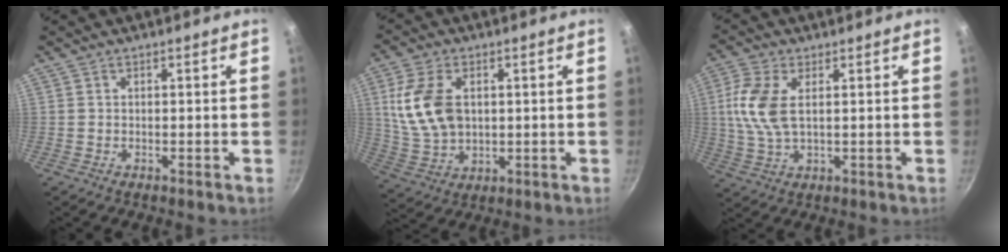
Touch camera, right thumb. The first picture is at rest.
{"total": 12.5, "force": [2.3, 8.1, 9.3], "torque": [-0.171, -0.009, 0.052]}
{"total": 9.2, "force": [1.7, 4.7, 7.7], "torque": [-0.166, 0.004, 0.033]}